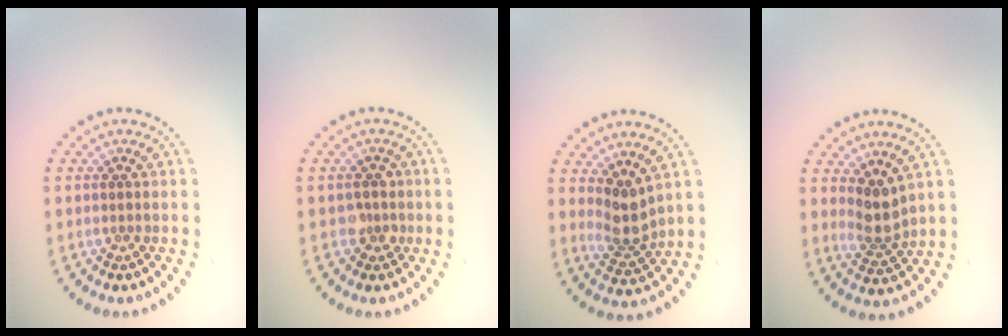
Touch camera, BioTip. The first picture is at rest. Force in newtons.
{"total": 1.7, "press": 1.4, "slide": 0.9}
{"total": 2.7, "press": 2.1, "slide": 1.7}
{"total": 2.6, "press": 2.0, "slide": 1.6}